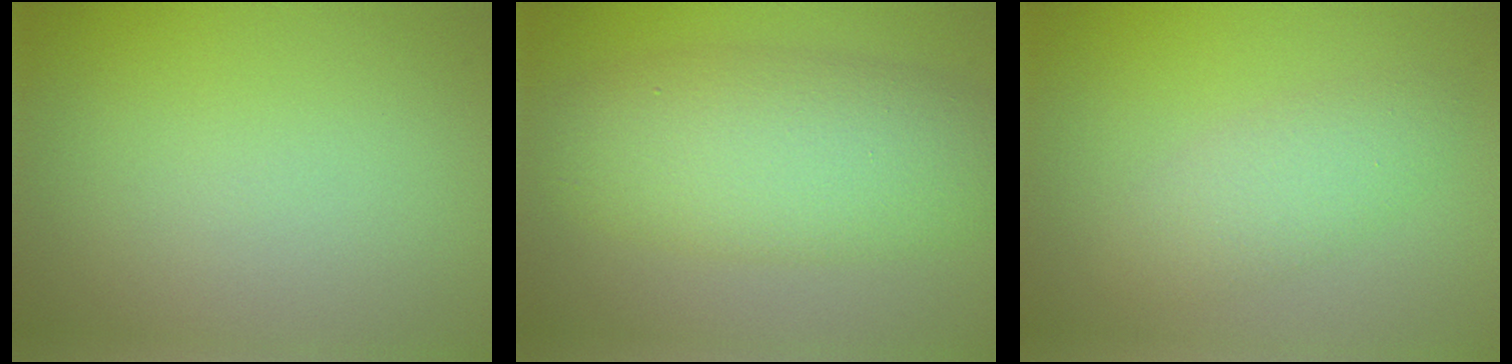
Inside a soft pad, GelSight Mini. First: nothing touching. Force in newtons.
{"total": 7.3, "press": 7.3, "slide": 0.3}
{"total": 2.7, "press": 2.7, "slide": 0.1}